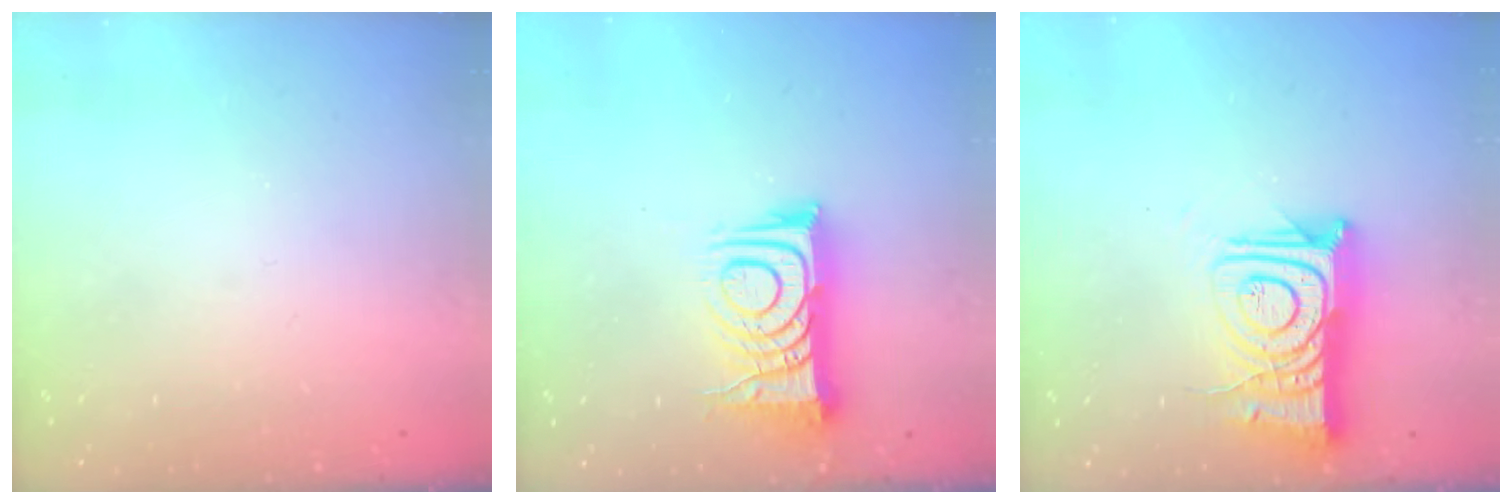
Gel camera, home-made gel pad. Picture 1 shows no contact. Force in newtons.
{"total": 13.1, "press": 13.0, "slide": 1.0}
{"total": 15.9, "press": 15.9, "slide": 1.7}